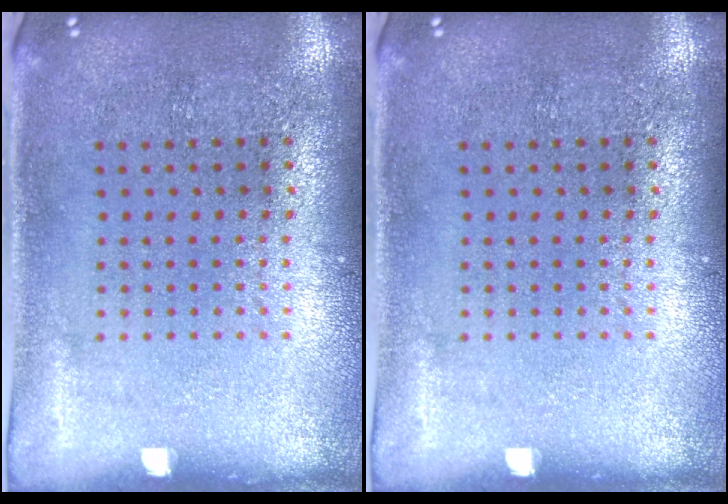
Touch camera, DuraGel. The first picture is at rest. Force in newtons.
{"total": 0.0}